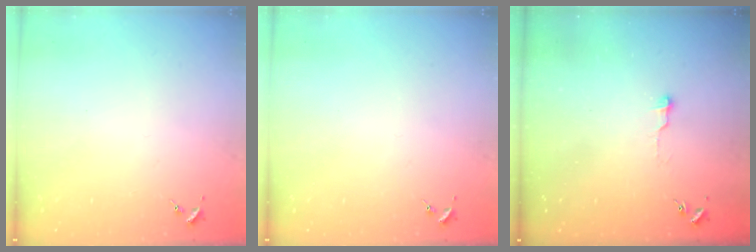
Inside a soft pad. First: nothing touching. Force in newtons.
{"total": 0.0}
{"total": 3.8, "press": 3.8, "slide": 0.4}